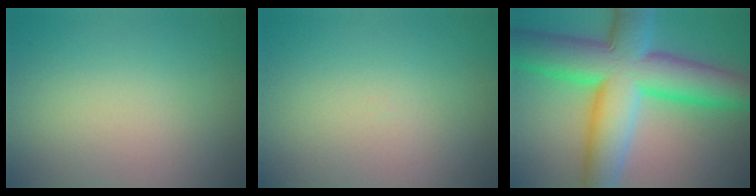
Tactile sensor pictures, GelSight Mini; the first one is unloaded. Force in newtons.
{"total": 0.0}
{"total": 13.8, "press": 13.8, "slide": 0.3}